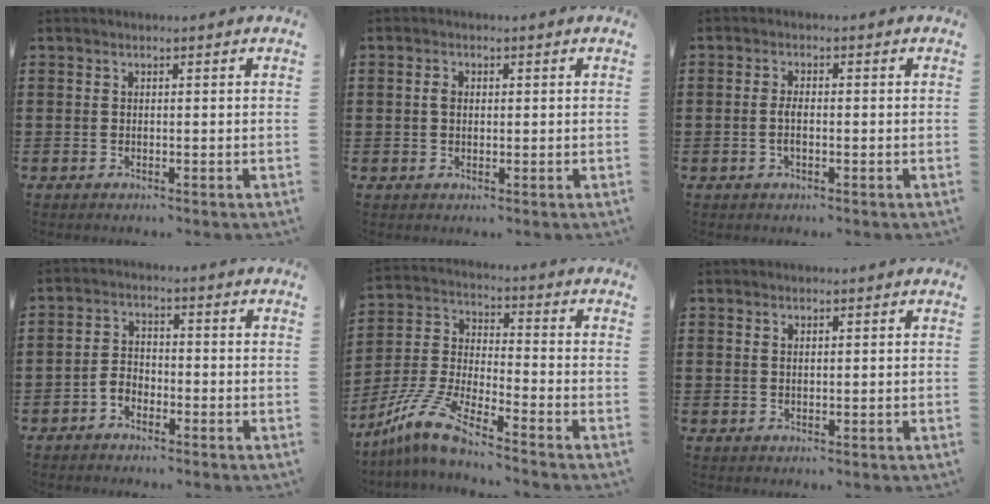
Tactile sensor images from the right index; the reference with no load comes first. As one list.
[{"total": 1.7, "force": [0.3, 1.1, 1.3], "torque": [-0.028, 0.008, 0.005]}, {"total": 2.2, "force": [-0.4, 0.5, 2.1], "torque": [-0.048, -0.005, -0.007]}, {"total": 2.8, "force": [-1.9, 1.7, 1.0], "torque": [-0.030, 0.005, -0.043]}, {"total": 9.2, "force": [-7.7, 0.8, 5.0], "torque": [-0.131, -0.004, -0.158]}, {"total": 0.7, "force": [0.4, 0.4, 0.4], "torque": [-0.009, 0.003, 0.008]}]